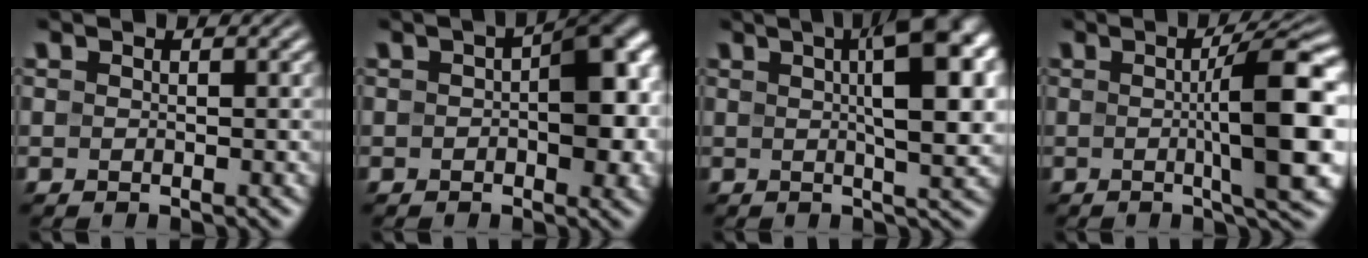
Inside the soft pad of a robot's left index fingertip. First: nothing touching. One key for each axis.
{"total": 7.2, "fx": 0.7, "fy": 3.7, "fz": 6.2, "tx": -0.068, "ty": 0.012, "tz": 0.004}
{"total": 9.9, "fx": 2.5, "fy": 2.8, "fz": 9.2, "tx": -0.115, "ty": 0.012, "tz": 0.037}
{"total": 8.5, "fx": 0.2, "fy": 1.5, "fz": 8.4, "tx": -0.112, "ty": 0.004, "tz": 0.002}